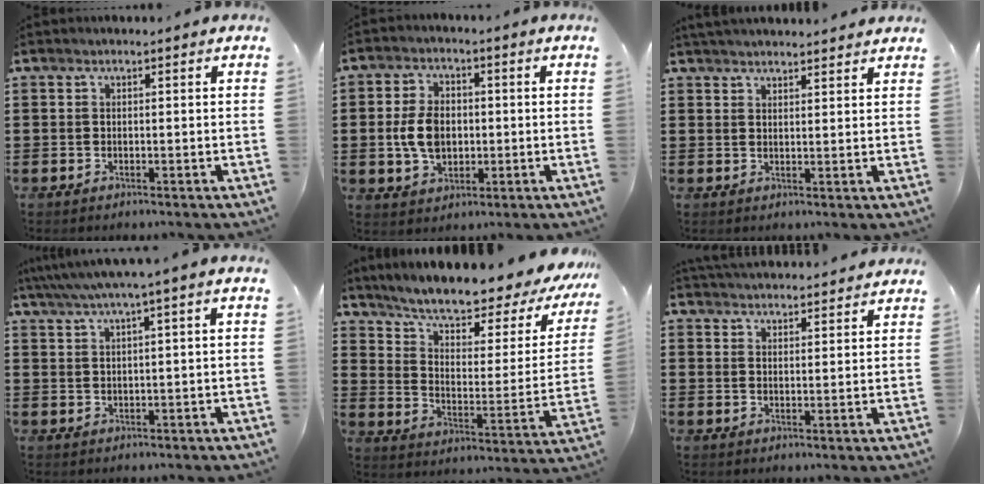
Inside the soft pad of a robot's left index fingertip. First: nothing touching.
{"total": 6.8, "force": [-0.3, 4.5, 5.0], "torque": [-0.111, 0.004, -0.013]}
{"total": 2.7, "force": [2.7, -0.1, 0.3], "torque": [-0.012, -0.002, 0.052]}
{"total": 2.9, "force": [1.3, -0.5, 2.5], "torque": [-0.050, -0.004, 0.021]}
{"total": 8.0, "force": [7.2, 1.0, 3.5], "torque": [-0.084, -0.056, 0.116]}
{"total": 3.1, "force": [3.1, 0.1, -0.1], "torque": [-0.007, -0.008, 0.057]}